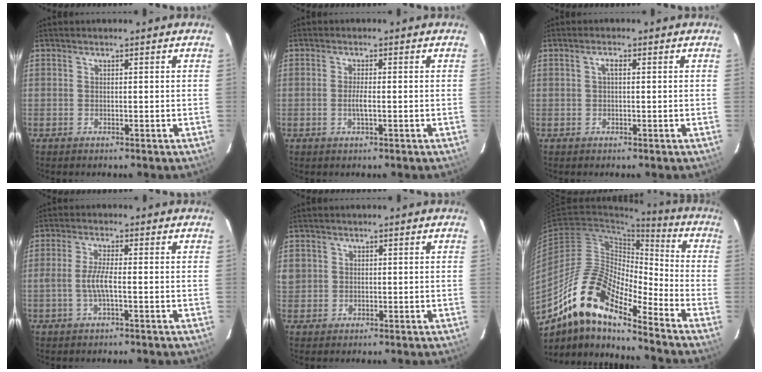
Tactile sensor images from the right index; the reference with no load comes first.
{"total": 1.9, "force": [-0.5, 0.1, 1.8], "torque": [-0.035, -0.001, -0.009]}
{"total": 1.3, "force": [0.2, 0.4, 1.2], "torque": [-0.024, 0.005, 0.001]}
{"total": 3.9, "force": [-0.9, 0.4, 3.8], "torque": [-0.078, 0.002, -0.017]}
{"total": 3.7, "force": [0.4, 3.5, 1.1], "torque": [-0.020, 0.005, 0.010]}
{"total": 16.6, "force": [-12.1, 4.4, 10.5], "torque": [-0.179, -0.005, -0.241]}